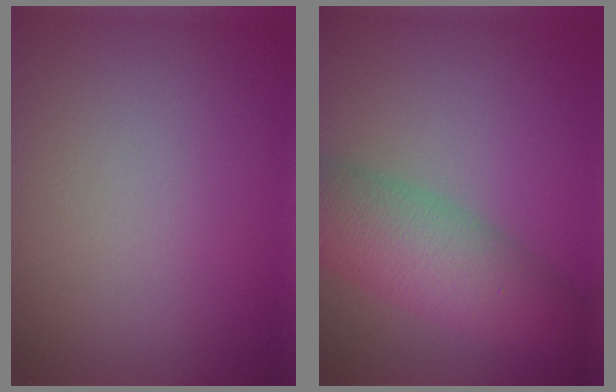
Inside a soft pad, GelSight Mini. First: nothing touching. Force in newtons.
{"total": 7.4, "press": 7.4, "slide": 0.2}